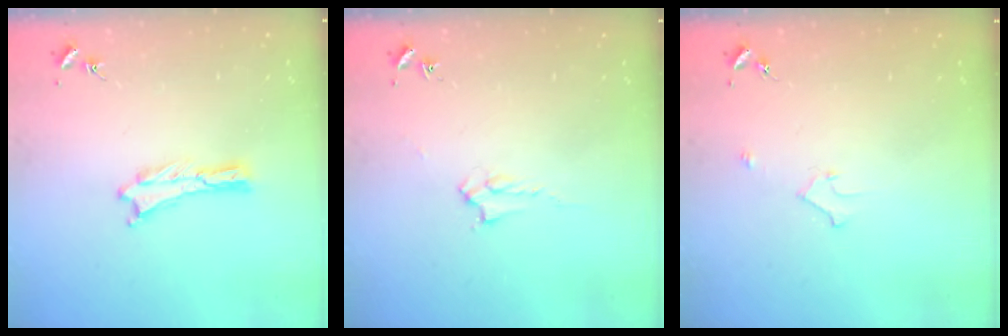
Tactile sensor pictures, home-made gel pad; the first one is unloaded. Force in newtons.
{"total": 2.0, "press": 2.0, "slide": 0.2}
{"total": 2.2, "press": 2.2, "slide": 0.2}